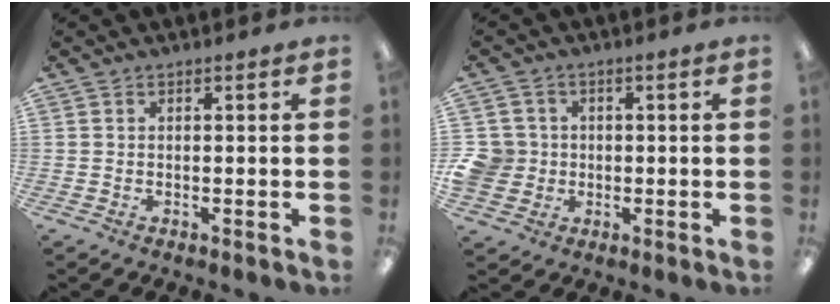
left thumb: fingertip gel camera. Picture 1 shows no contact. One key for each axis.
{"total": 6.8, "fx": -0.1, "fy": 6.6, "fz": 1.9, "tx": -0.058, "ty": 0.012, "tz": 0.001}